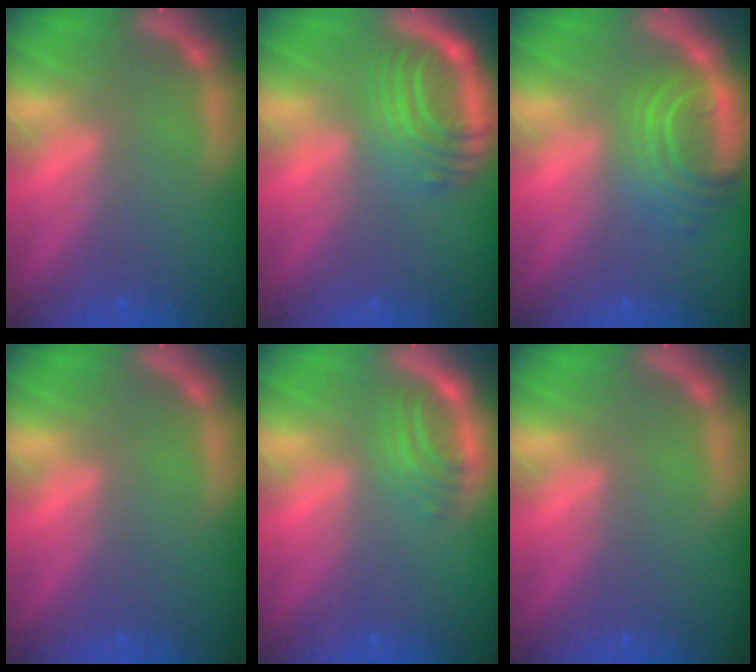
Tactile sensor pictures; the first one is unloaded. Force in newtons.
{"total": 6.5}
{"total": 6.1}
{"total": 0.0}
{"total": 2.9}
{"total": 0.0}